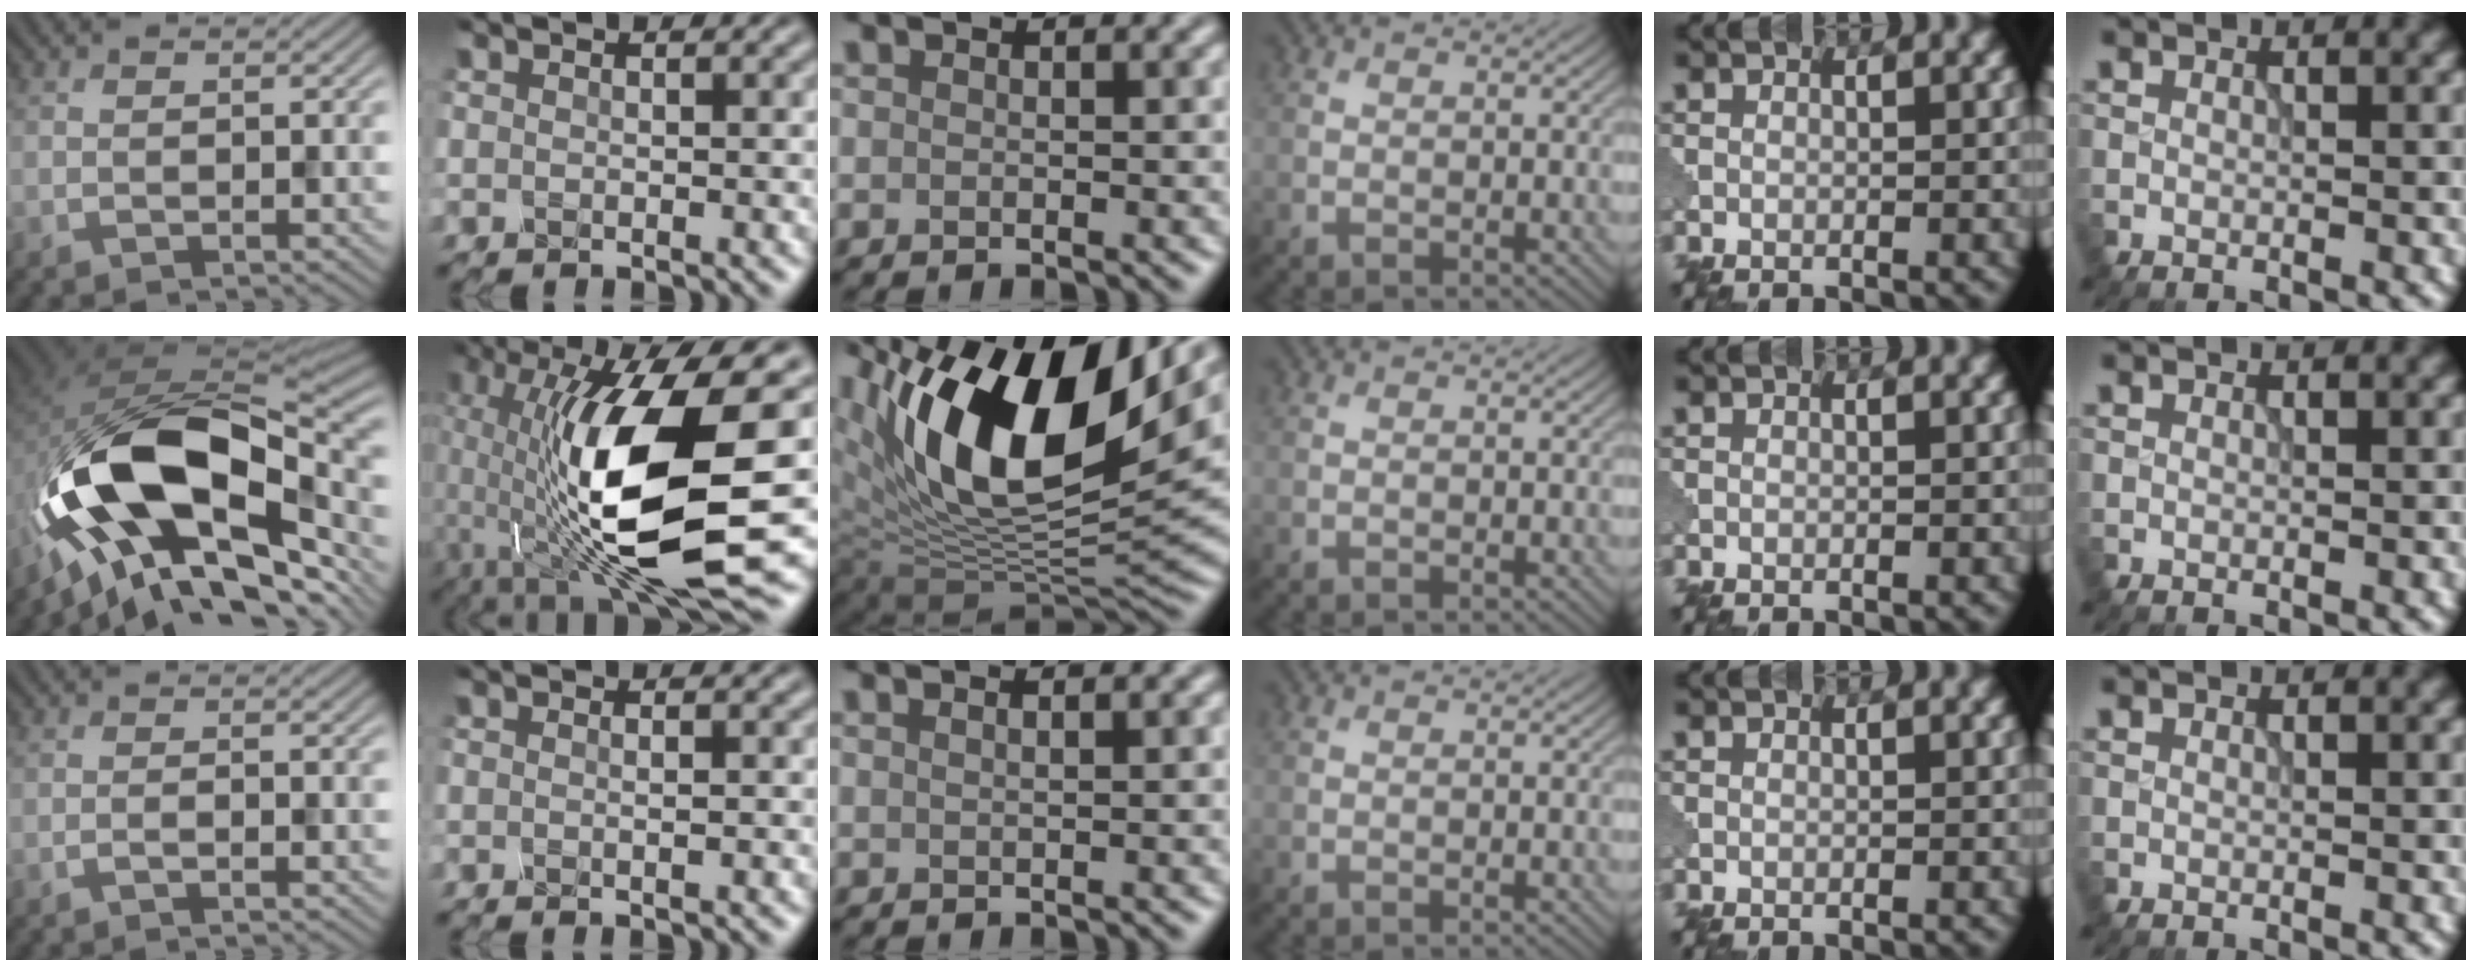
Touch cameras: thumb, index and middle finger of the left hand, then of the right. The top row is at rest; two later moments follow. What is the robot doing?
{"motion": "shake", "object": "medicine bottle"}